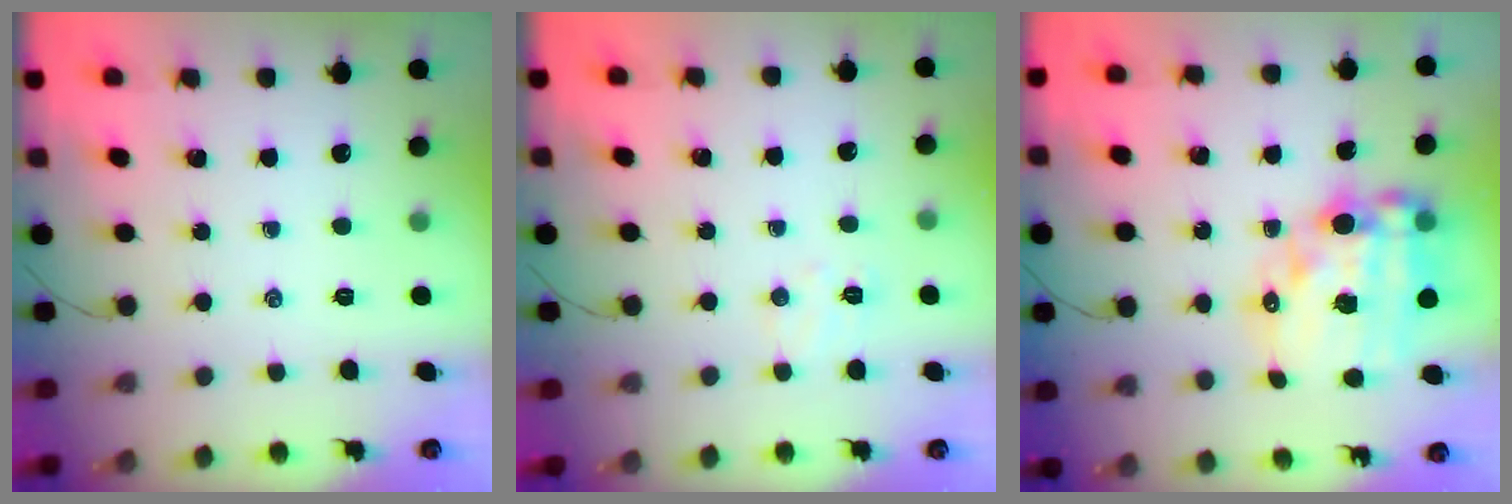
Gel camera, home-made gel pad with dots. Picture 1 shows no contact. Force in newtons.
{"total": 5.0, "press": 4.9, "slide": 1.1}
{"total": 20.5, "press": 20.1, "slide": 4.4}